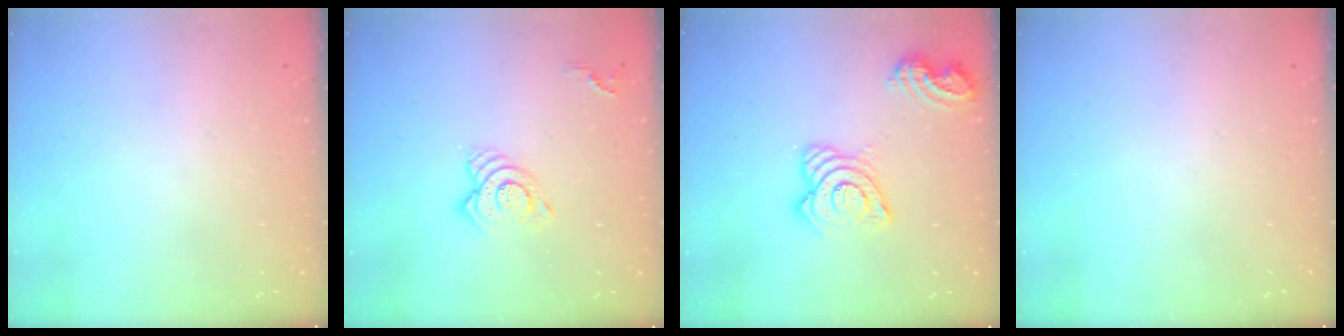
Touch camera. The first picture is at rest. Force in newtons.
{"total": 9.4, "press": 9.4, "slide": 1.0}
{"total": 14.9, "press": 14.8, "slide": 1.6}
{"total": 0.0}